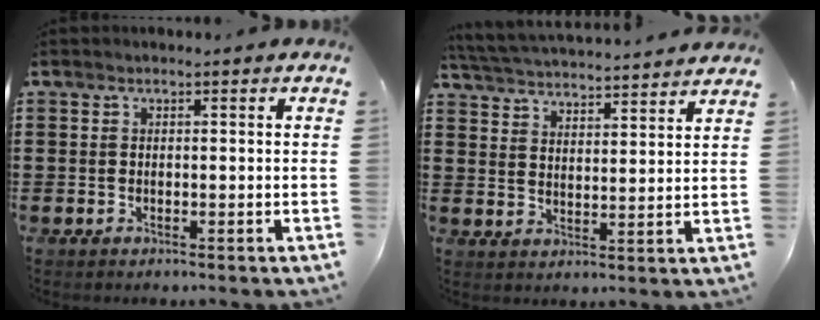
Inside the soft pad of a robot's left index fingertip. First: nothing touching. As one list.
[{"total": 4.5, "force": [4.5, -0.4, 0.3], "torque": [-0.027, -0.031, 0.075]}]